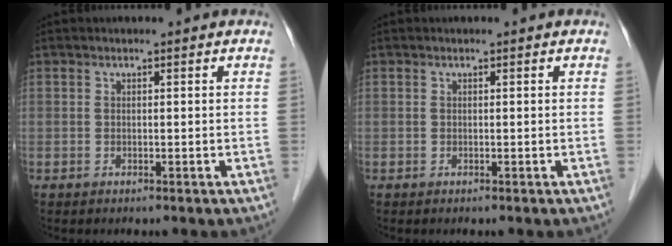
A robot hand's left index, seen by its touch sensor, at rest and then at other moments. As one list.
[{"total": 0.0}]